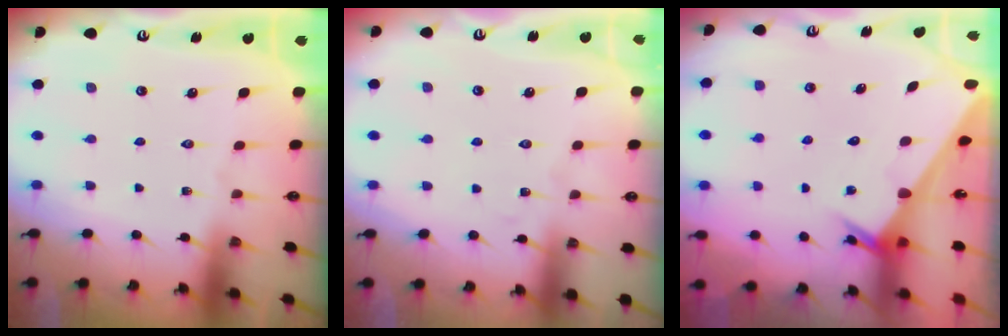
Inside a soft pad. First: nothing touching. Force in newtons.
{"total": 3.4, "press": 3.3, "slide": 0.4}
{"total": 2.0, "press": 2.0, "slide": 0.1}